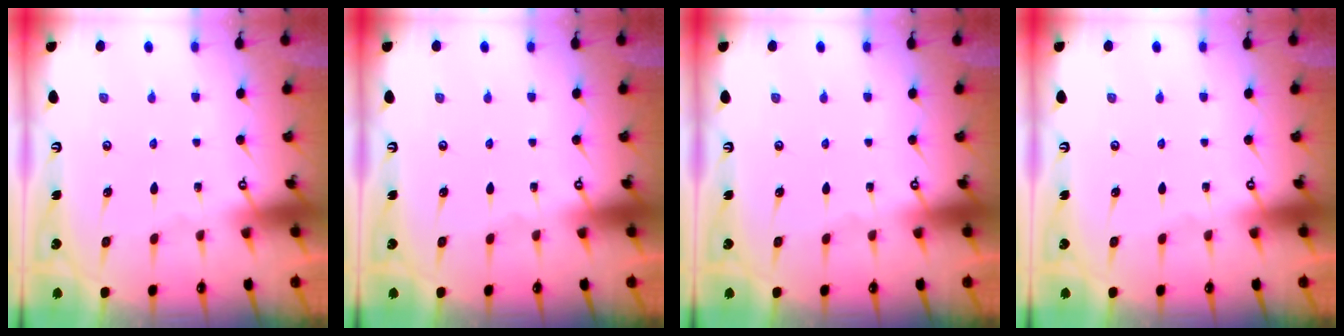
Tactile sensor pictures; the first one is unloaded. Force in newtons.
{"total": 0.0}
{"total": 0.0}
{"total": 0.0}